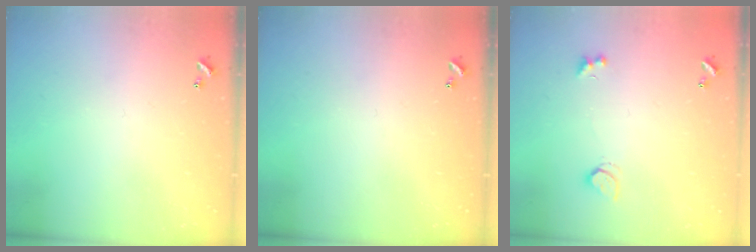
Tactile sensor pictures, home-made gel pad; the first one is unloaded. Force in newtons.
{"total": 0.0}
{"total": 1.8, "press": 1.8, "slide": 0.5}